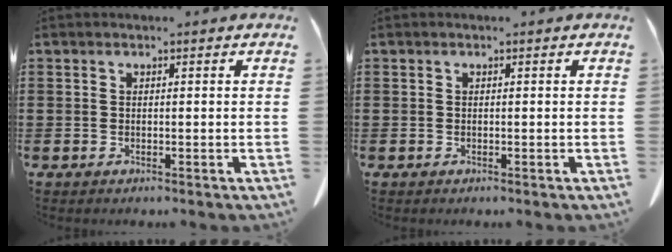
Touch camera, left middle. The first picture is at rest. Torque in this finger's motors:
{"motor_torque": [-0.84, -1.30, 0.07, -0.01]}